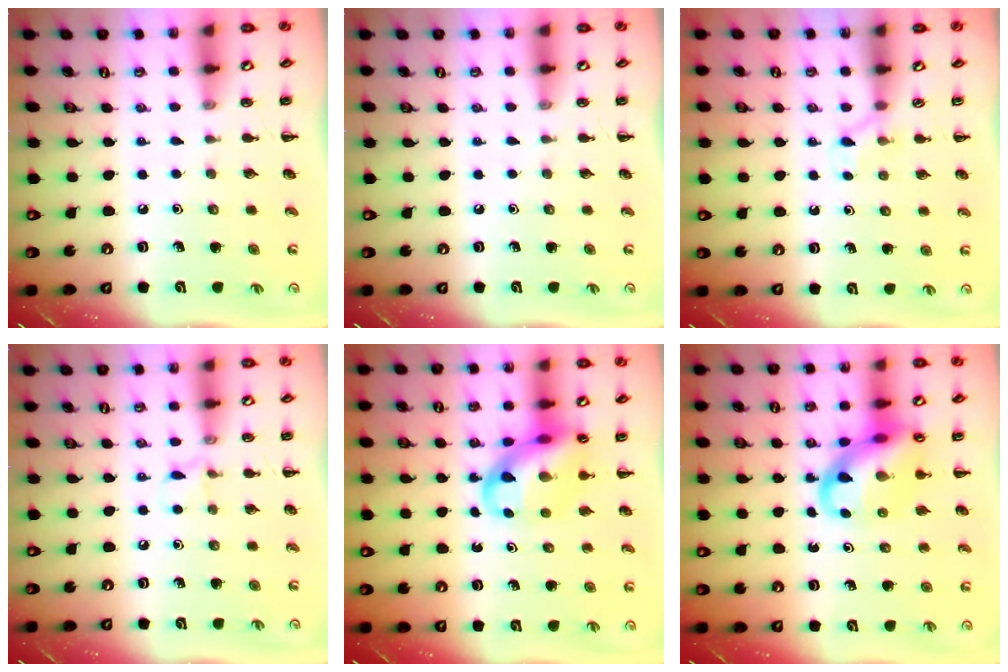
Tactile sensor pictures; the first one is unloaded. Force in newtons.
{"total": 0.0}
{"total": 3.9, "press": 3.6, "slide": 1.5}
{"total": 4.6, "press": 4.4, "slide": 1.4}
{"total": 11.6, "press": 11.2, "slide": 3.1}
{"total": 14.6, "press": 14.4, "slide": 2.8}